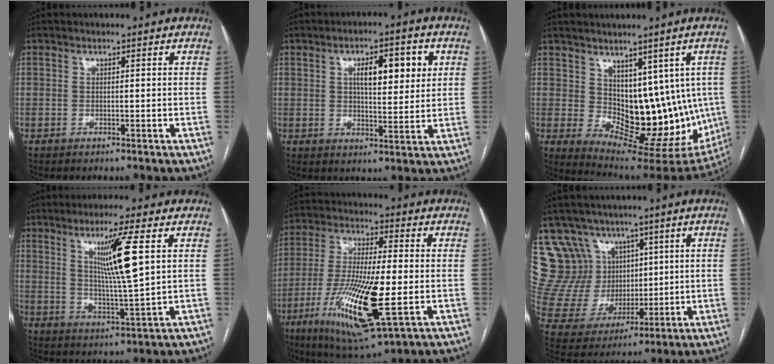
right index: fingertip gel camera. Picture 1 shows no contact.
{"total": 8.6, "force": [2.7, 2.6, 7.7], "torque": [-0.117, 0.013, 0.043]}
{"total": 13.6, "force": [1.7, 8.0, 10.9], "torque": [-0.130, -0.004, 0.050]}
{"total": 9.4, "force": [3.2, -0.7, 8.8], "torque": [-0.156, -0.013, 0.060]}
{"total": 18.5, "force": [-5.0, 3.0, 17.5], "torque": [-0.359, -0.031, -0.084]}
{"total": 14.6, "force": [8.9, 11.0, 3.7], "torque": [-0.091, 0.053, 0.192]}